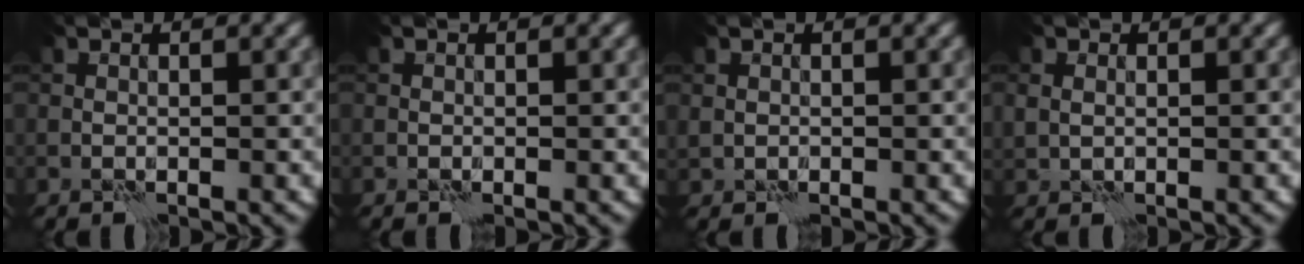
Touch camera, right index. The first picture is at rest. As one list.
[{"total": 0.0}, {"total": 0.5, "force": [0.3, 0.4, 0.0], "torque": [-0.001, 0.004, 0.009]}, {"total": 0.9, "force": [0.4, 0.7, 0.4], "torque": [-0.008, 0.002, 0.014]}]